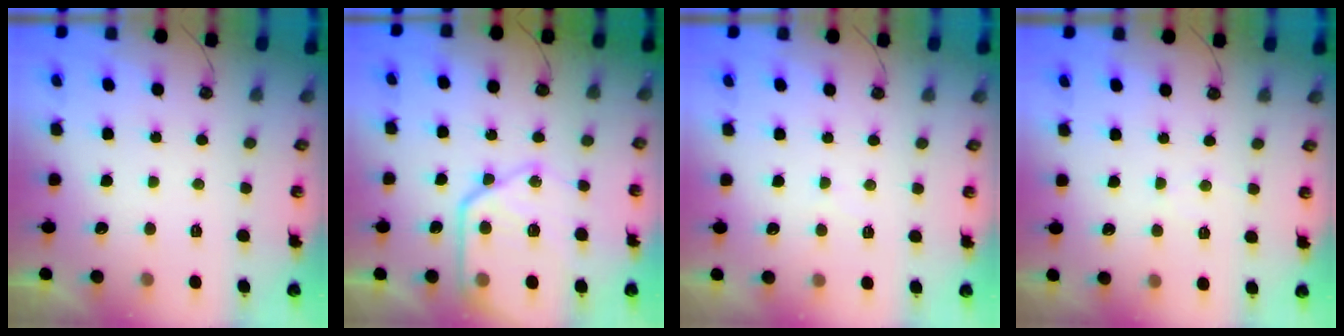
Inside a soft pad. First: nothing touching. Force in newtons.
{"total": 18.2, "press": 18.1, "slide": 1.9}
{"total": 4.1, "press": 4.1, "slide": 0.5}
{"total": 3.6, "press": 3.5, "slide": 0.6}